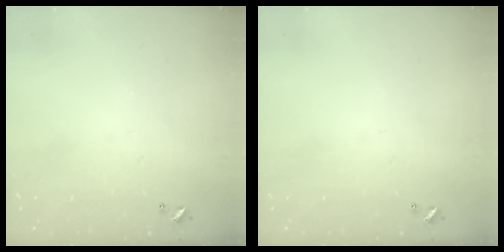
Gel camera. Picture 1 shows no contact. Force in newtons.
{"total": 0.0}